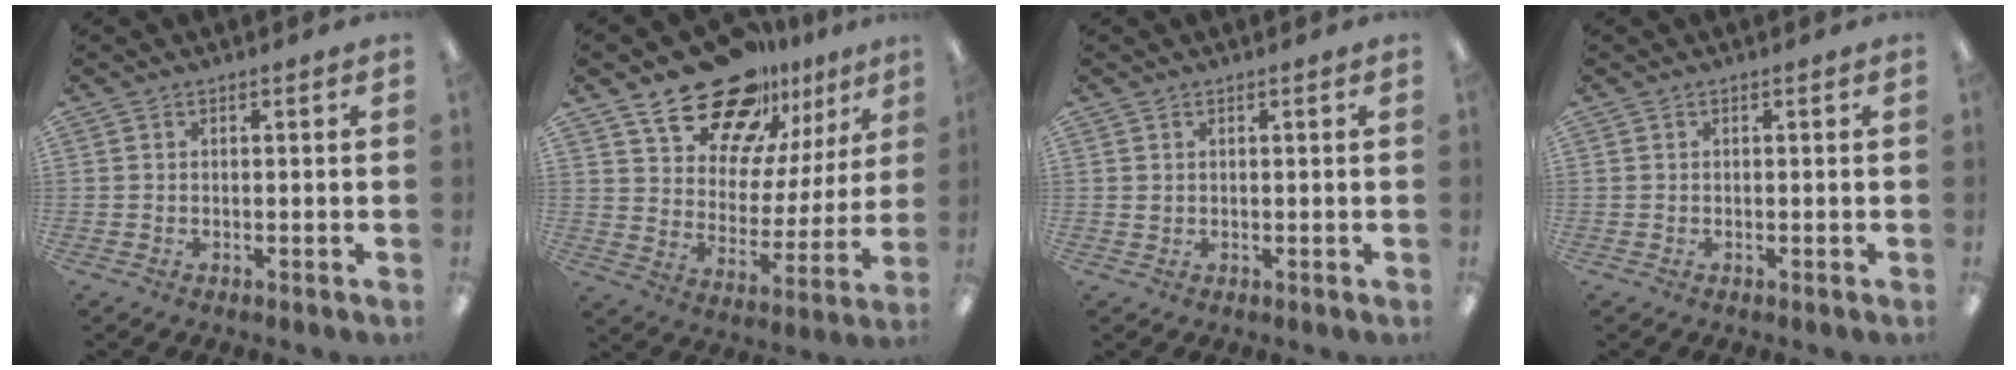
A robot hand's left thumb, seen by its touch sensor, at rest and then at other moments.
{"total": 19.7, "force": [15.6, 9.8, 7.0], "torque": [-0.120, -0.113, 0.279]}
{"total": 0.9, "force": [0.6, 0.7, 0.1], "torque": [-0.003, 0.002, 0.012]}
{"total": 0.0}